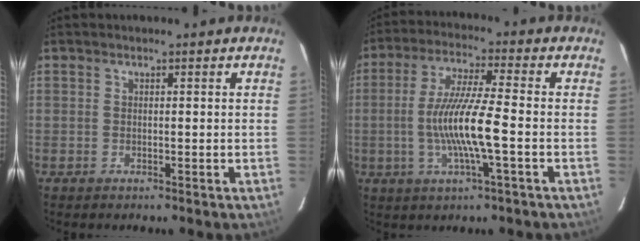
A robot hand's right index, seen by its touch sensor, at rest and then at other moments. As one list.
[{"total": 11.2, "force": [-2.4, 0.3, 10.9], "torque": [-0.213, -0.003, -0.044]}]